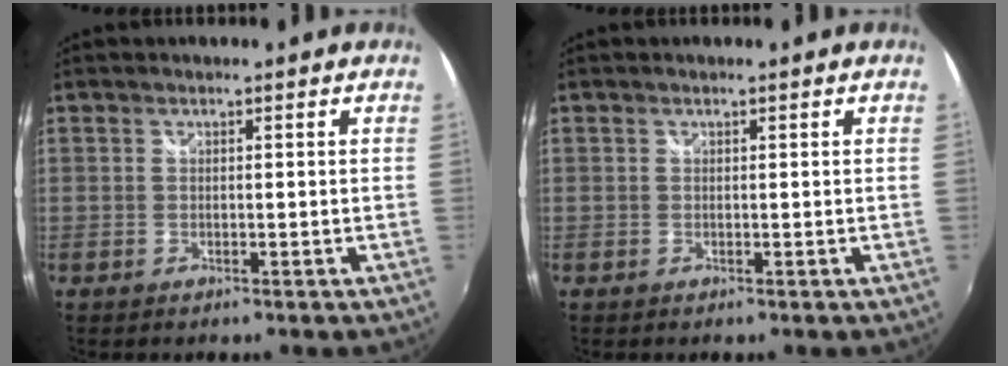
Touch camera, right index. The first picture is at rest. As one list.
[{"total": 0.0}]